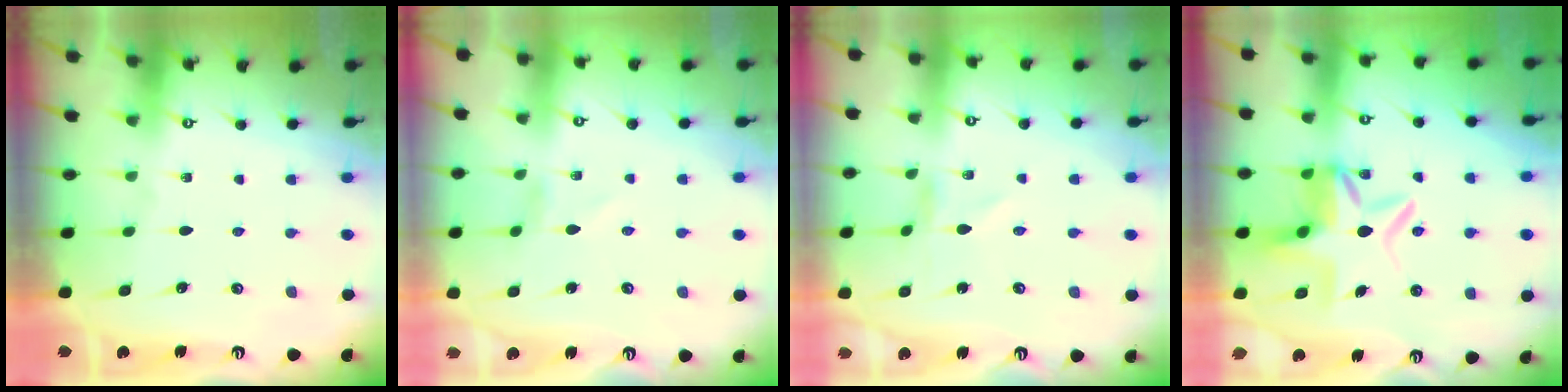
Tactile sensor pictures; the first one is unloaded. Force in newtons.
{"total": 0.8, "press": 0.8, "slide": 0.1}
{"total": 0.9, "press": 0.8, "slide": 0.1}
{"total": 7.8, "press": 7.5, "slide": 2.1}